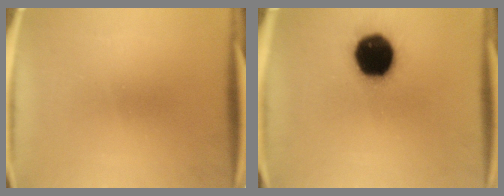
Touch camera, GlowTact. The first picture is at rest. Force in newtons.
{"total": 19.3}